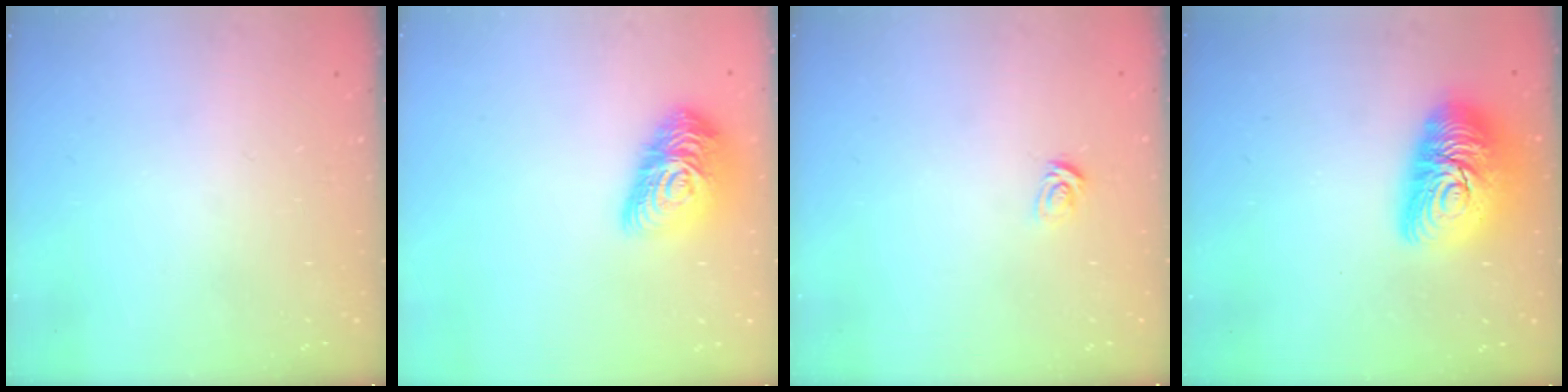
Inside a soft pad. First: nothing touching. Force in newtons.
{"total": 15.7, "press": 15.7, "slide": 0.7}
{"total": 3.7, "press": 3.7, "slide": 0.2}
{"total": 16.6, "press": 16.6, "slide": 1.2}